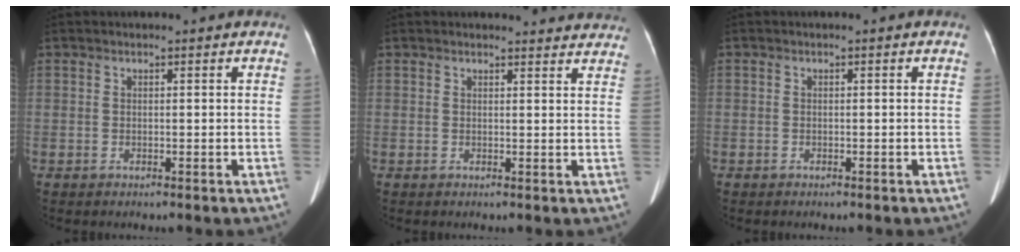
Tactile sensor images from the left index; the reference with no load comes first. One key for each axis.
{"total": 11.7, "fx": 11.3, "fy": 2.5, "fz": 1.5, "tx": 0.021, "ty": -0.007, "tz": 0.097}
{"total": 0.6, "fx": -0.3, "fy": 0.5, "fz": -0.1, "tx": 0.007, "ty": 0.008, "tz": -0.008}